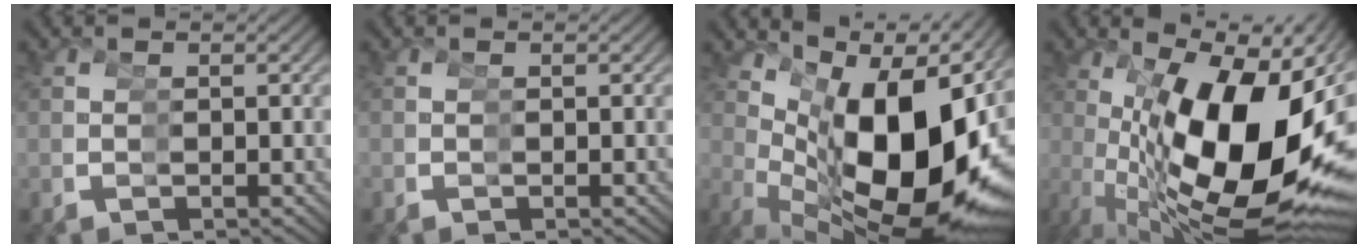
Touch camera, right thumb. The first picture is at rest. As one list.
[{"total": 0.0}, {"total": 18.2, "force": [-0.4, 9.5, 15.5], "torque": [-0.266, -0.033, 0.025]}, {"total": 21.7, "force": [-2.2, 10.4, 19.0], "torque": [-0.307, -0.030, 0.001]}]